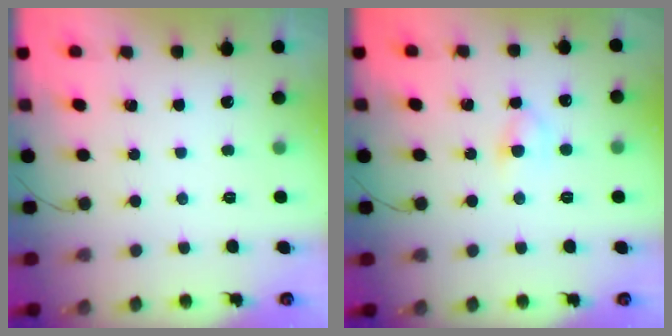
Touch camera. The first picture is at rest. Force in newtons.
{"total": 4.3, "press": 4.2, "slide": 1.3}